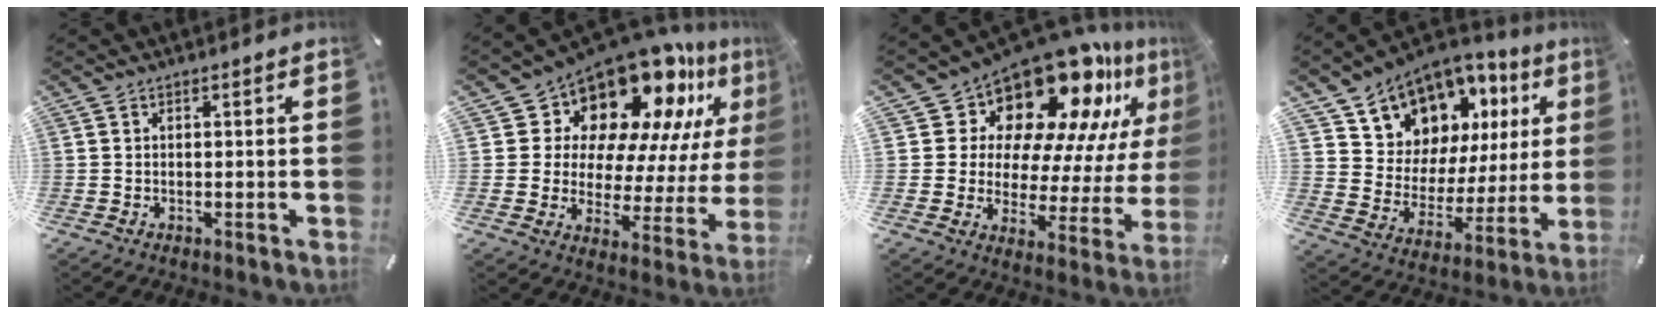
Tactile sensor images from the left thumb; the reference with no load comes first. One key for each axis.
{"total": 17.3, "fx": 13.9, "fy": 8.3, "fz": 6.1, "tx": -0.096, "ty": -0.135, "tz": 0.235}
{"total": 18.4, "fx": 15.1, "fy": 7.8, "fz": 6.9, "tx": -0.105, "ty": -0.148, "tz": 0.253}
{"total": 11.7, "fx": 9.1, "fy": 7.2, "fz": 1.1, "tx": -0.041, "ty": -0.096, "tz": 0.168}